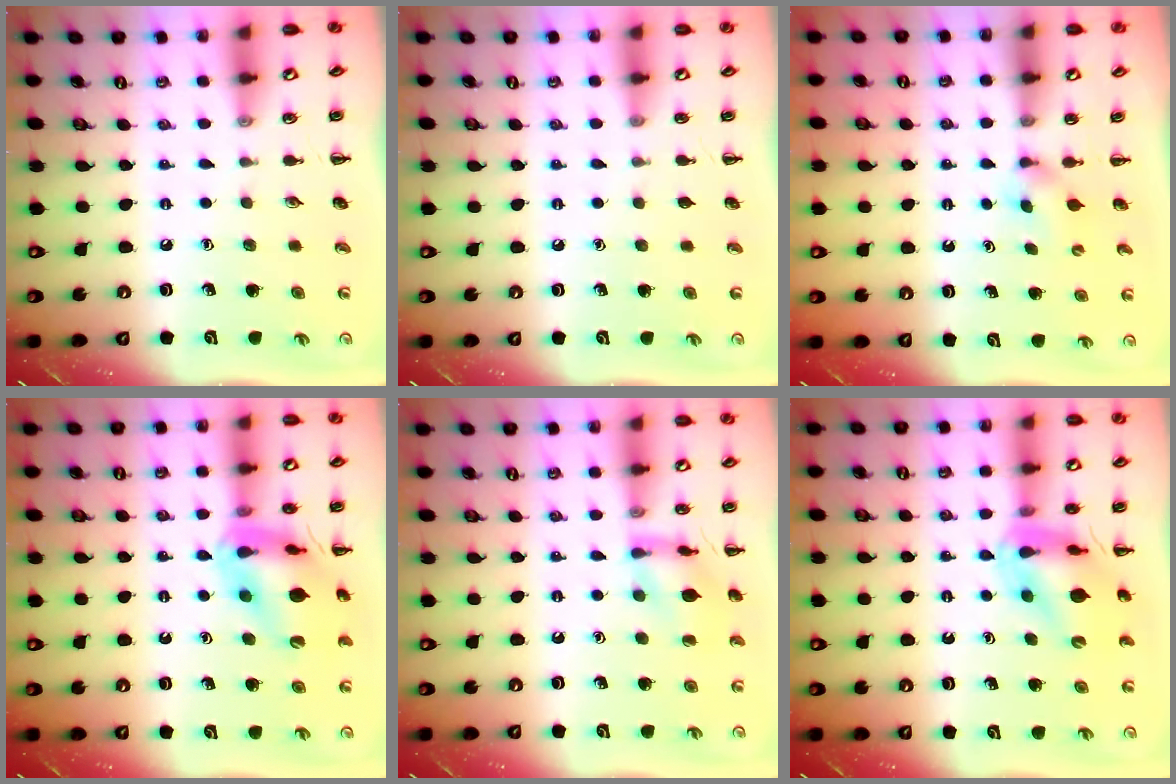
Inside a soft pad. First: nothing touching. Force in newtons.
{"total": 0.6, "press": 0.6, "slide": 0.1}
{"total": 1.8, "press": 1.5, "slide": 1.0}
{"total": 16.3, "press": 16.3, "slide": 1.7}
{"total": 11.9, "press": 11.8, "slide": 0.6}
{"total": 11.9, "press": 11.3, "slide": 3.7}